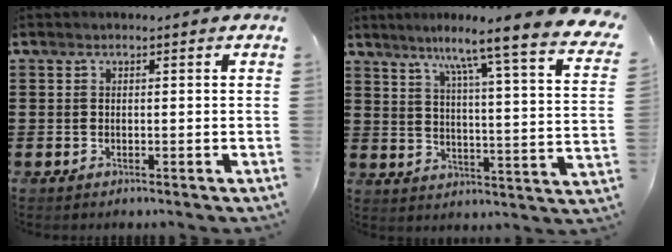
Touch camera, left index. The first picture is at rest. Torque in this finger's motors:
{"motor_torque": [1.30, -0.84, 1.05, 0.21]}